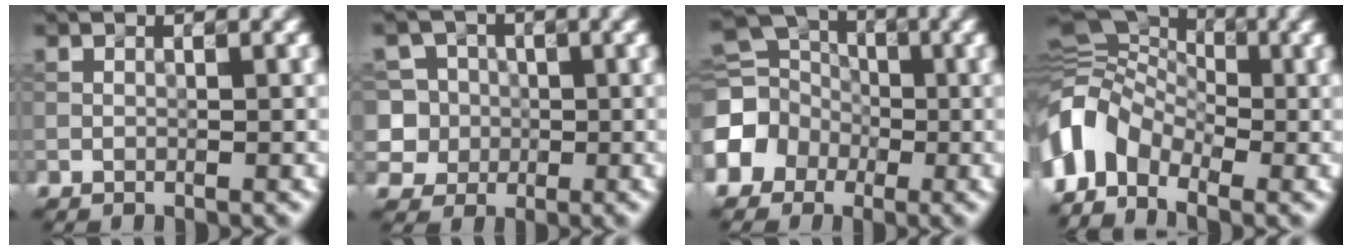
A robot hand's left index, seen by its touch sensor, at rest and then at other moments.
{"total": 6.9, "force": [0.7, 6.6, 2.1], "torque": [-0.040, 0.035, -0.002]}
{"total": 7.3, "force": [-1.9, 6.3, 3.1], "torque": [-0.047, 0.001, -0.058]}
{"total": 7.1, "force": [-3.1, 4.8, 4.2], "torque": [-0.077, 0.011, -0.081]}